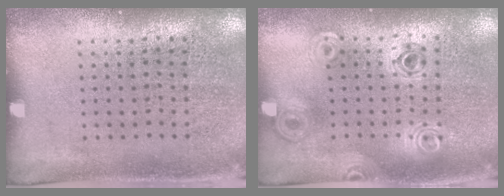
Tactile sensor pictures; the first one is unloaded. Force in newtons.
{"total": 0.9, "press": 0.9, "slide": 0.1}